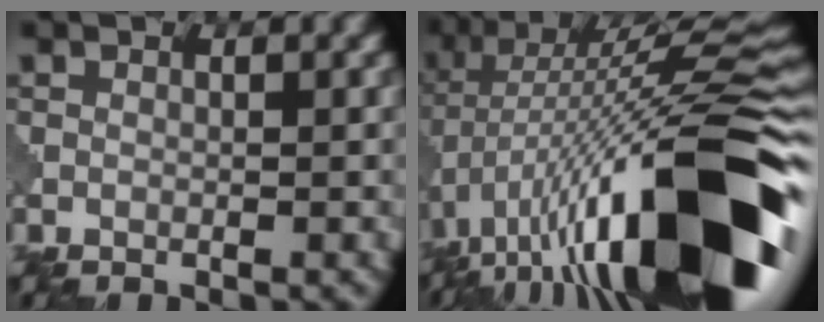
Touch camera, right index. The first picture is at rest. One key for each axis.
{"total": 17.3, "fx": -5.0, "fy": 5.5, "fz": 15.6, "tx": -0.247, "ty": 0.034, "tz": -0.092}